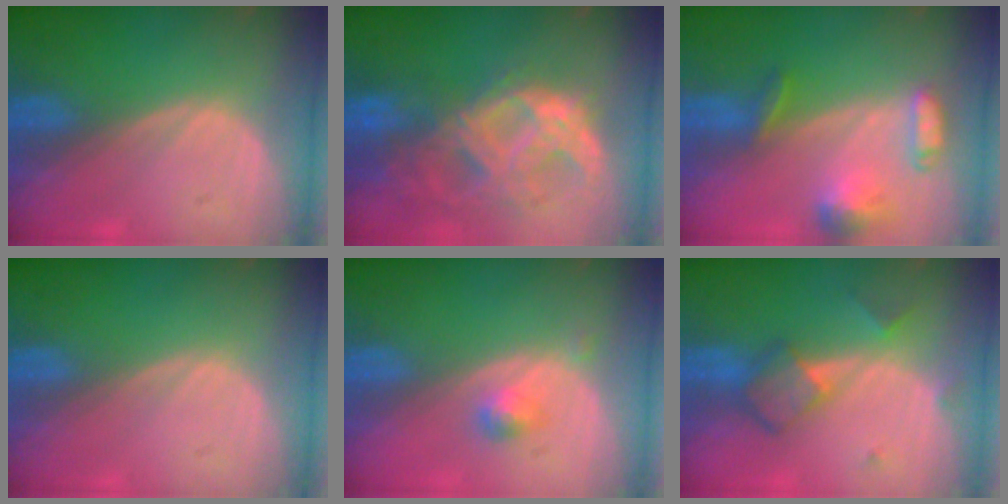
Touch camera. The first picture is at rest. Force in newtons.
{"total": 11.1, "press": 9.4, "slide": 6.0}
{"total": 6.5, "press": 6.3, "slide": 1.8}
{"total": 0.0}
{"total": 2.2, "press": 2.0, "slide": 1.0}
{"total": 5.1, "press": 5.1, "slide": 0.6}